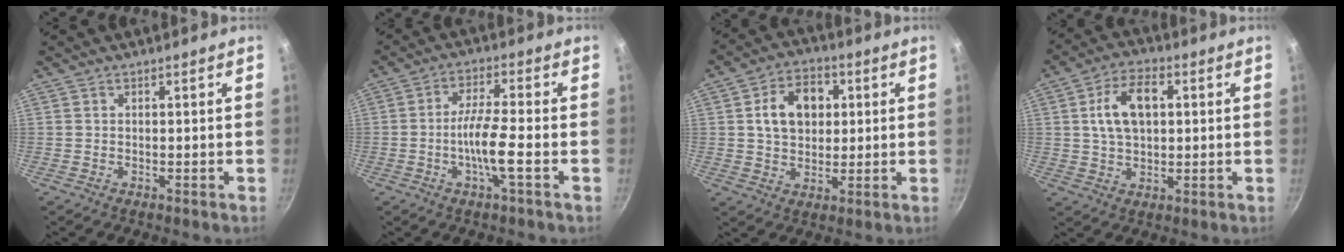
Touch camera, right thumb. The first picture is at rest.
{"total": 7.5, "force": [-2.2, 0.7, 7.1], "torque": [-0.136, 0.020, -0.046]}
{"total": 10.7, "force": [2.3, 7.9, 6.9], "torque": [-0.089, 0.009, 0.031]}
{"total": 10.1, "force": [1.9, 6.2, 7.8], "torque": [-0.124, 0.013, 0.030]}